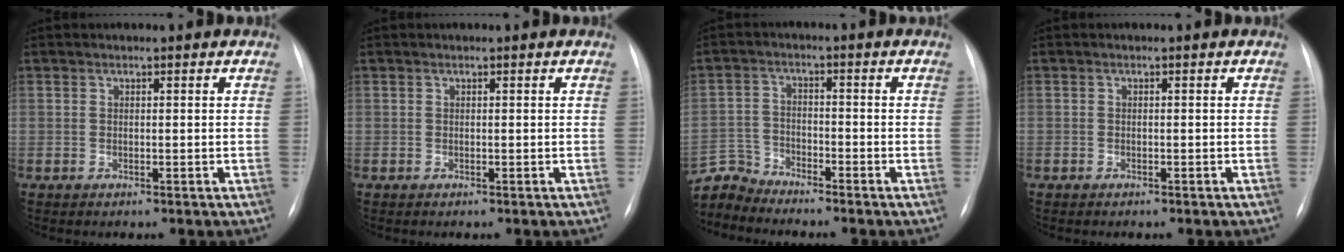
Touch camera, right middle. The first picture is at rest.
{"total": 0.0}
{"total": 5.3, "force": [-5.2, 0.2, -1.2], "torque": [0.019, 0.000, -0.101]}
{"total": 0.5, "force": [-0.4, 0.3, 0.1], "torque": [-0.005, 0.002, -0.006]}